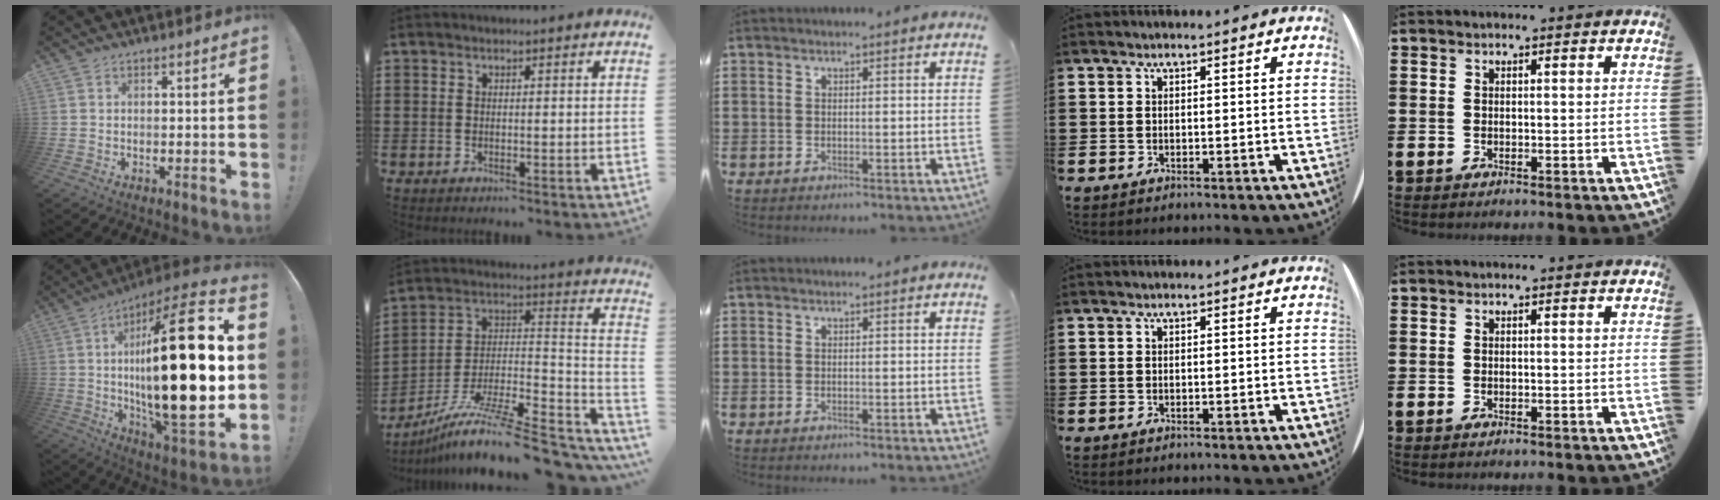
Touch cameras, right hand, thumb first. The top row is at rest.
{"thumb": {"total": 36.0, "force": [1.5, 11.1, 34.2], "torque": [-0.586, -0.003, 0.023]}, "index": {"total": 12.9, "force": [-9.5, 2.2, 8.3], "torque": [-0.130, 0.015, -0.164]}}